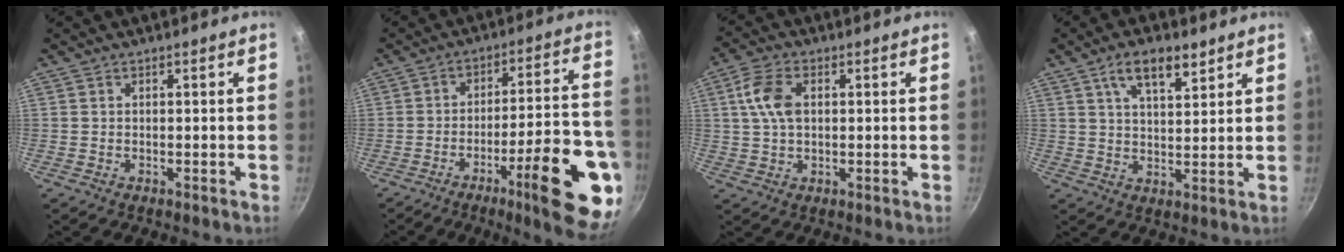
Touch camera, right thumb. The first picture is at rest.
{"total": 19.6, "force": [-8.5, 4.3, 17.1], "torque": [-0.205, 0.039, -0.119]}
{"total": 7.5, "force": [1.6, 4.5, 5.8], "torque": [-0.110, 0.008, 0.026]}
{"total": 8.3, "force": [4.8, 3.5, 5.9], "torque": [-0.090, -0.020, 0.083]}